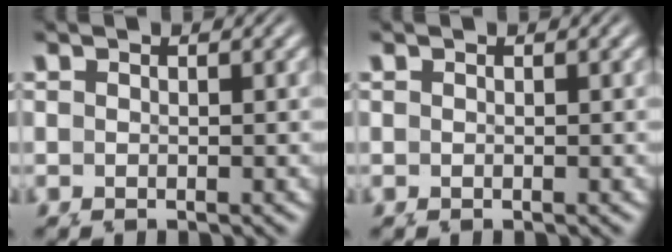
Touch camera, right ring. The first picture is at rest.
{"total": 0.0}